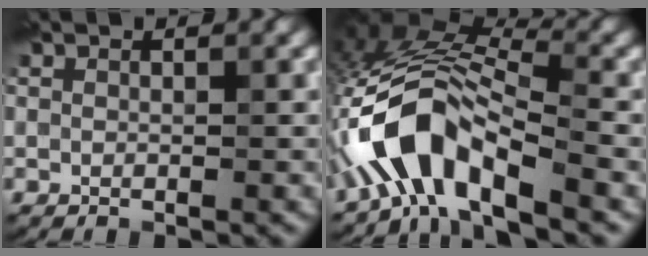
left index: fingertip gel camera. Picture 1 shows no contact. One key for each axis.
{"total": 9.3, "fx": -5.2, "fy": 3.2, "fz": 7.0, "tx": -0.134, "ty": 0.016, "tz": -0.106}